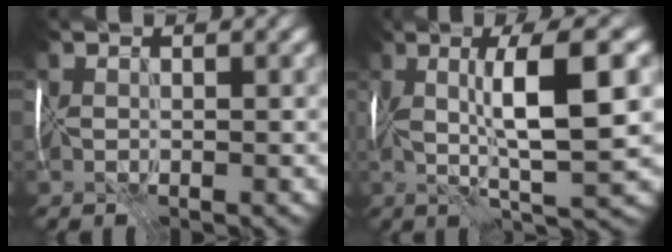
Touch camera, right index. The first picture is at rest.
{"total": 9.0, "force": [1.2, 1.7, 8.7], "torque": [-0.142, 0.009, 0.021]}